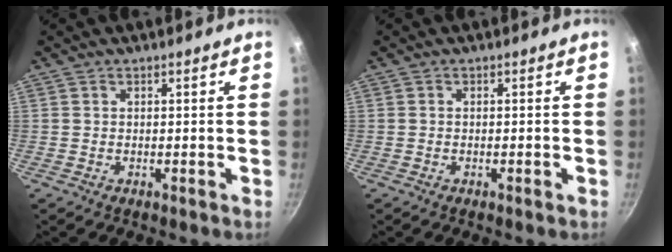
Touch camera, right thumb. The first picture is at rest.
{"total": 0.7, "force": [-0.4, 0.1, 0.5], "torque": [-0.014, 0.005, -0.008]}